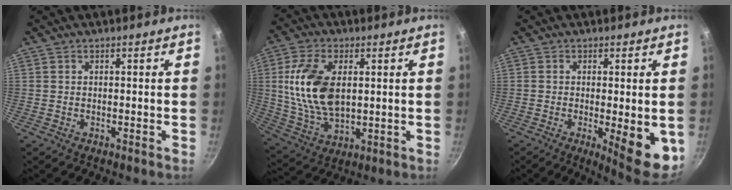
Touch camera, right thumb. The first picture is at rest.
{"total": 15.2, "force": [2.5, 8.8, 12.1], "torque": [-0.219, -0.013, 0.055]}
{"total": 10.1, "force": [-2.0, 2.8, 9.5], "torque": [-0.113, -0.009, -0.016]}